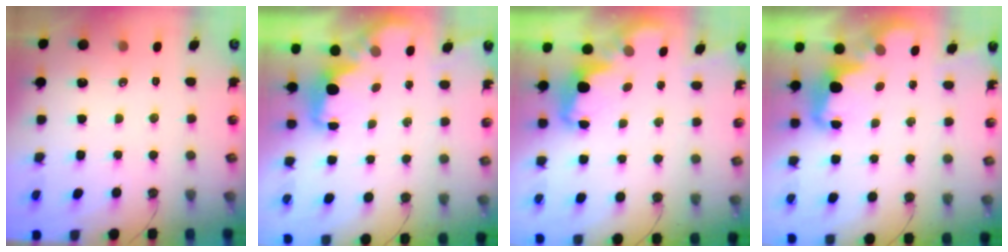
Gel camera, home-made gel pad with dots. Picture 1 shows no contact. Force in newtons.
{"total": 2.1, "press": 2.0, "slide": 0.8}
{"total": 2.5, "press": 2.5, "slide": 0.5}
{"total": 2.6, "press": 2.5, "slide": 0.6}